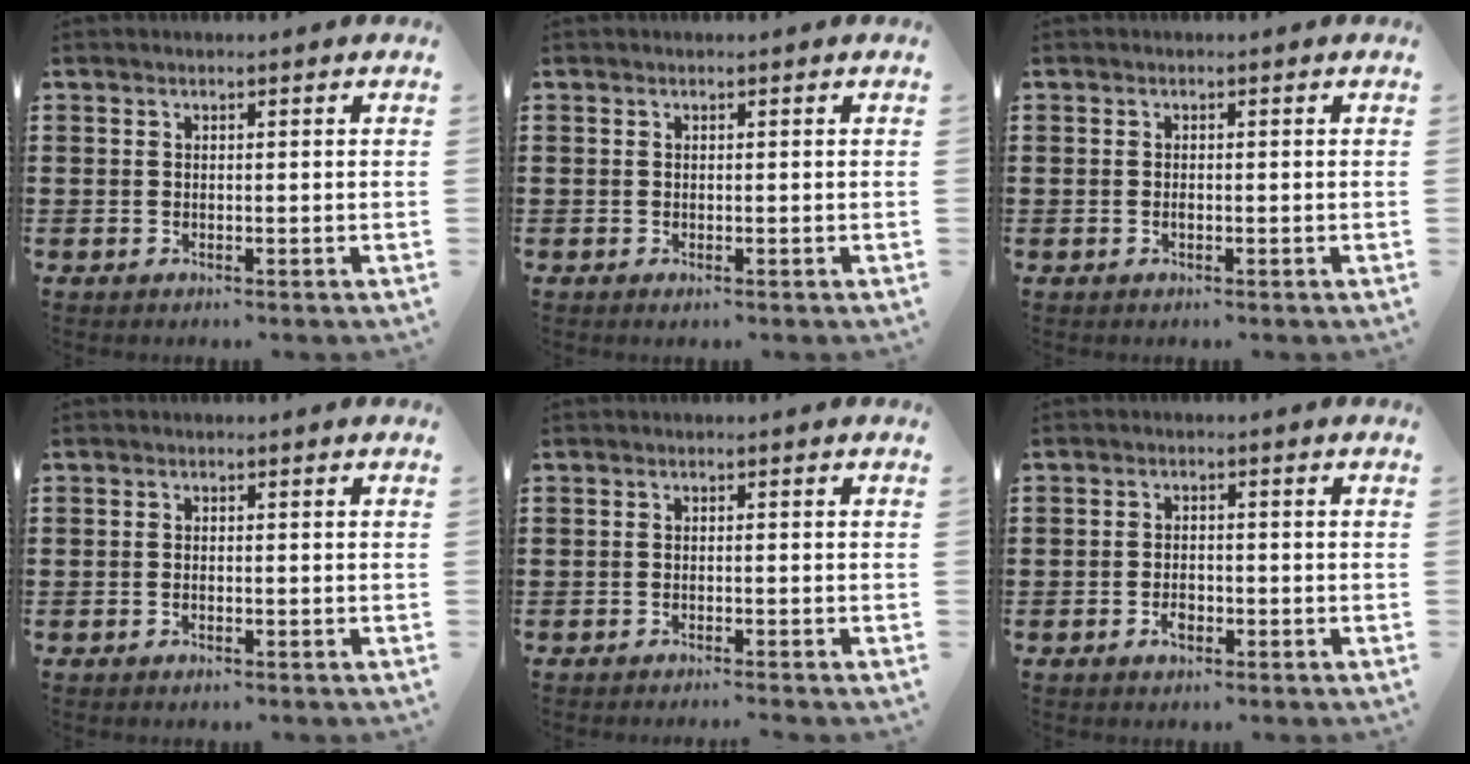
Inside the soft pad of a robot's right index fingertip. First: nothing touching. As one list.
[{"total": 0.0}, {"total": 0.6, "force": [-0.2, 0.2, 0.5], "torque": [-0.013, -0.003, -0.003]}, {"total": 0.6, "force": [-0.4, 0.2, 0.5], "torque": [-0.011, -0.004, -0.006]}, {"total": 0.6, "force": [-0.5, -0.1, 0.3], "torque": [-0.006, -0.003, -0.010]}, {"total": 2.2, "force": [-1.0, 1.2, 1.6], "torque": [-0.030, 0.001, -0.018]}]